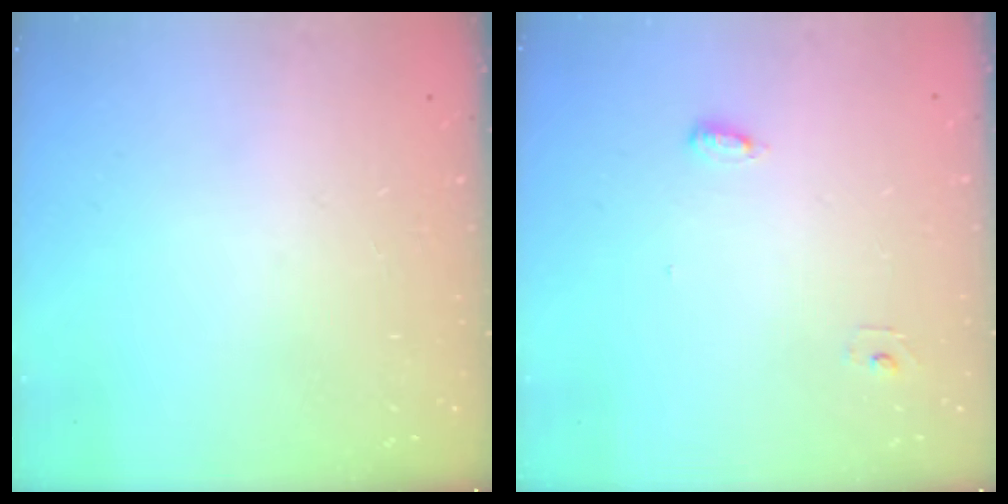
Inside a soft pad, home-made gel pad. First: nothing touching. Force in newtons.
{"total": 4.5, "press": 4.3, "slide": 1.2}